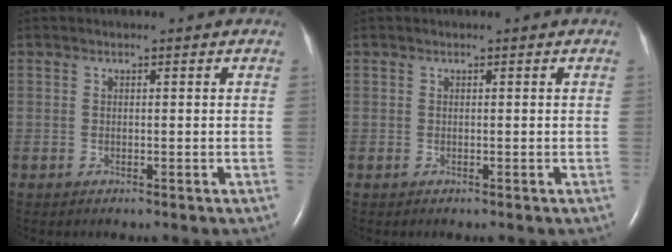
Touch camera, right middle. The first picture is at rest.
{"total": 0.0}